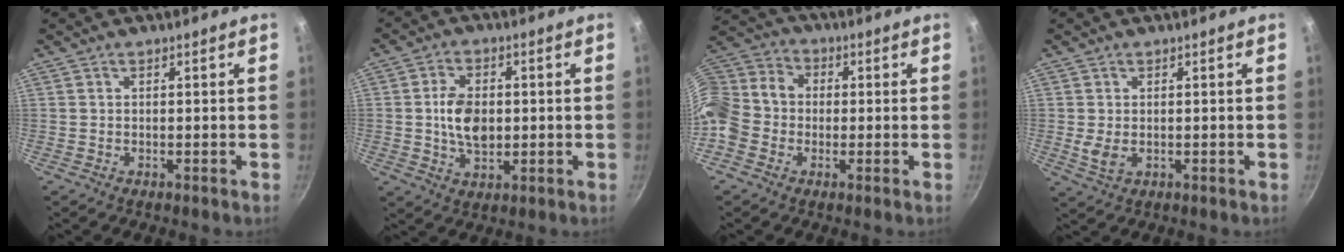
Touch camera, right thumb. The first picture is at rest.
{"total": 8.4, "force": [0.1, 5.4, 6.4], "torque": [-0.099, 0.002, 0.005]}
{"total": 13.7, "force": [-1.2, 11.1, 7.9], "torque": [-0.163, 0.037, -0.031]}
{"total": 3.0, "force": [-0.1, 1.9, 2.3], "torque": [-0.052, -0.008, 0.002]}